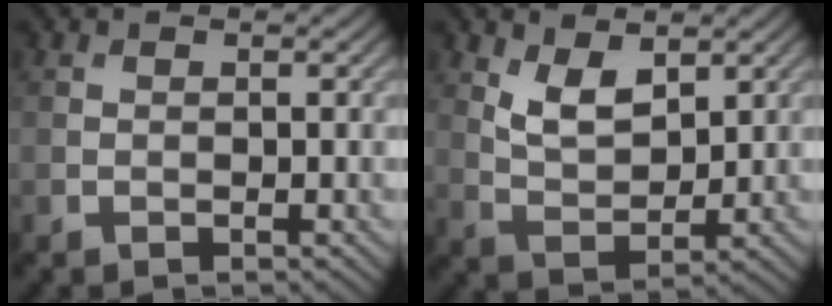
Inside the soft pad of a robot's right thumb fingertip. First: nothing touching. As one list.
[{"total": 5.0, "force": [2.7, 2.4, 3.3], "torque": [-0.072, -0.012, 0.056]}]